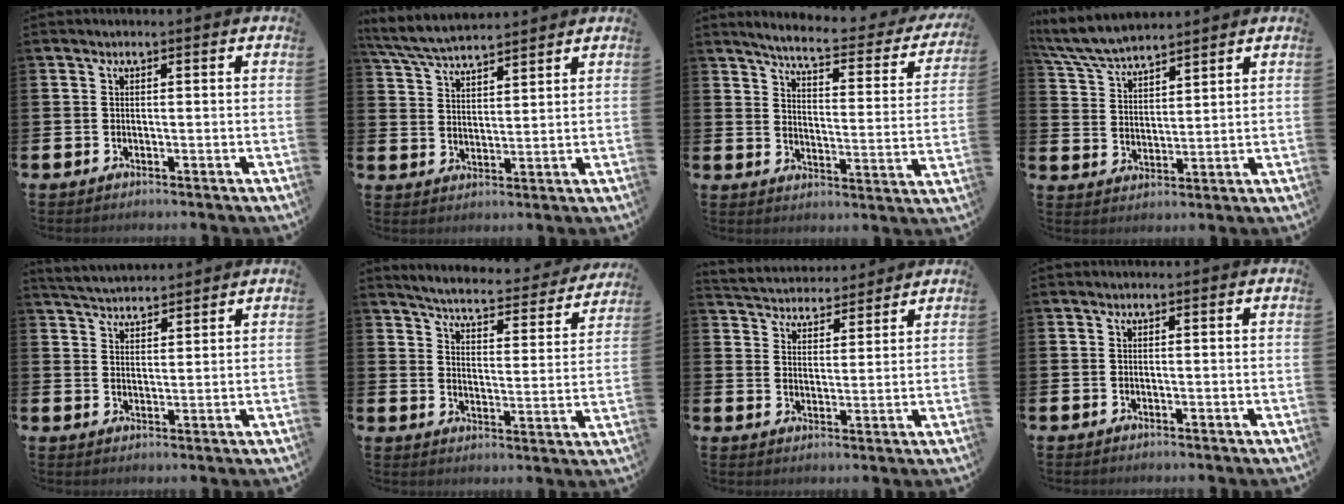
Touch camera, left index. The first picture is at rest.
{"total": 5.7, "force": [5.5, 0.7, 1.1], "torque": [-0.044, -0.026, 0.100]}
{"total": 5.4, "force": [4.8, 0.6, 2.4], "torque": [-0.066, -0.036, 0.073]}
{"total": 6.5, "force": [6.2, 1.0, 1.5], "torque": [-0.055, -0.025, 0.114]}
{"total": 4.2, "force": [4.2, 0.4, 0.1], "torque": [-0.020, -0.017, 0.077]}
{"total": 5.2, "force": [5.0, 0.4, 1.3], "torque": [-0.045, -0.045, 0.078]}
{"total": 4.5, "force": [4.3, 1.1, -0.6], "torque": [-0.011, -0.030, 0.076]}
{"total": 0.0}